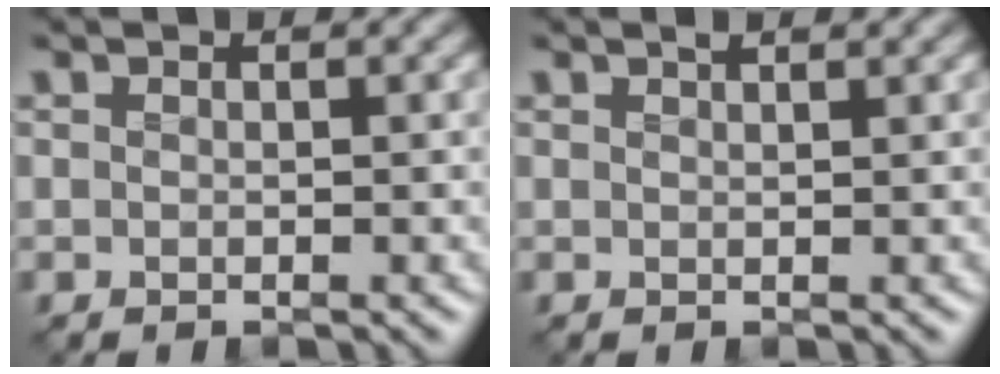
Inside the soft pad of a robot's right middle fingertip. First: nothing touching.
{"total": 1.1, "force": [0.9, 0.3, 0.6], "torque": [-0.010, -0.003, 0.010]}